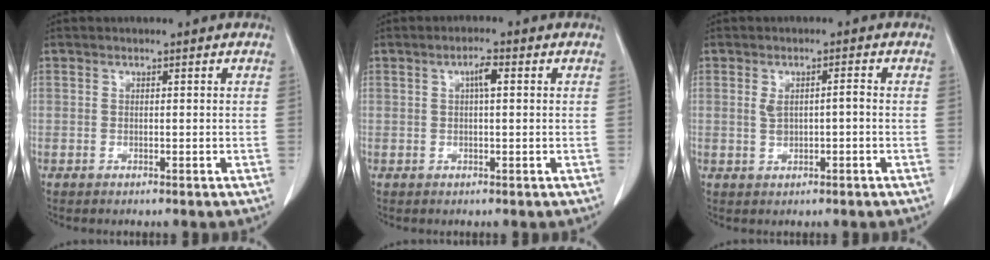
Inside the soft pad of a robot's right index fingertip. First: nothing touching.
{"total": 2.3, "force": [0.6, 0.4, 2.1], "torque": [-0.043, 0.004, 0.009]}
{"total": 2.7, "force": [0.0, 1.0, 2.5], "torque": [-0.050, 0.012, 0.006]}